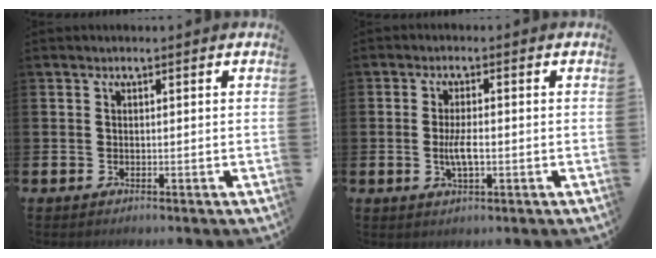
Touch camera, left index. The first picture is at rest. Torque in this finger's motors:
{"motor_torque": [0.61, -0.46, 0.20, 0.09]}